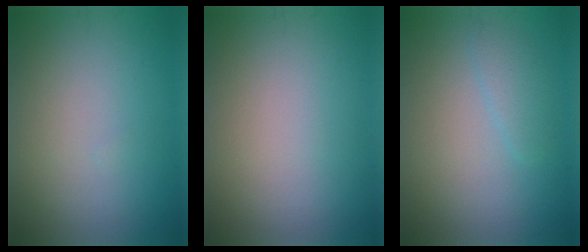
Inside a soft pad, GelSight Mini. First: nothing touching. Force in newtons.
{"total": 0.0}
{"total": 1.5, "press": 1.5, "slide": 0.1}